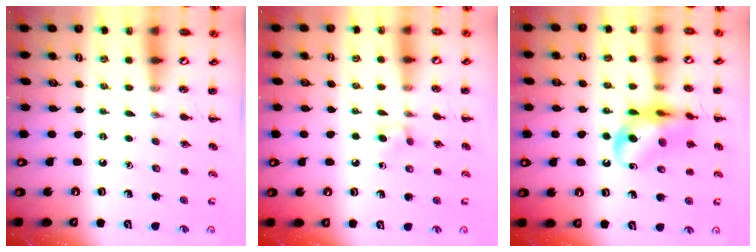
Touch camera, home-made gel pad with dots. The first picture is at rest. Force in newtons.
{"total": 2.4, "press": 2.1, "slide": 1.1}
{"total": 13.8, "press": 13.4, "slide": 3.0}